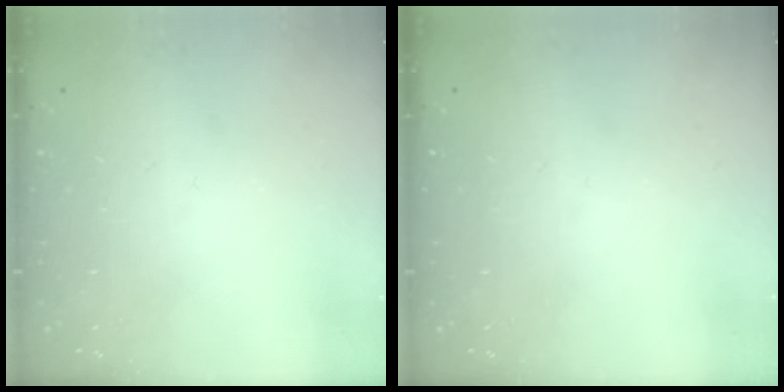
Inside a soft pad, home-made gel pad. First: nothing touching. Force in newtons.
{"total": 0.0}